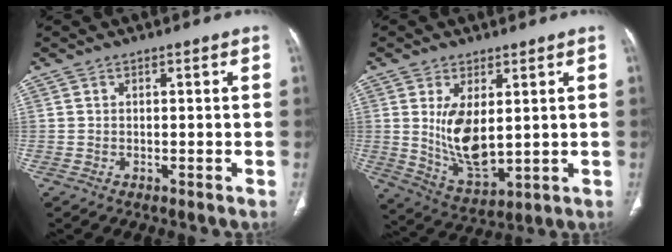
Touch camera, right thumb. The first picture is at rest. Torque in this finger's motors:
{"motor_torque": [-0.64, 1.31, 0.89, 0.57, 0.09]}